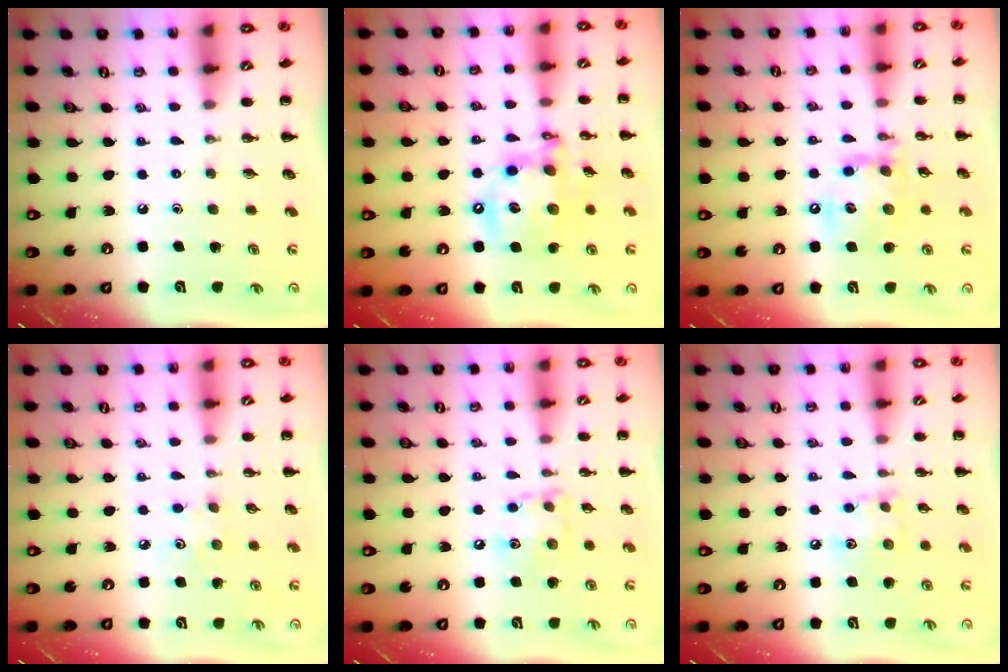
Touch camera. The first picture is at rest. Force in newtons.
{"total": 15.1, "press": 14.7, "slide": 3.3}
{"total": 14.7, "press": 14.5, "slide": 2.0}
{"total": 2.7, "press": 2.6, "slide": 0.8}
{"total": 8.9, "press": 8.9, "slide": 0.4}
{"total": 6.5, "press": 6.5, "slide": 0.8}